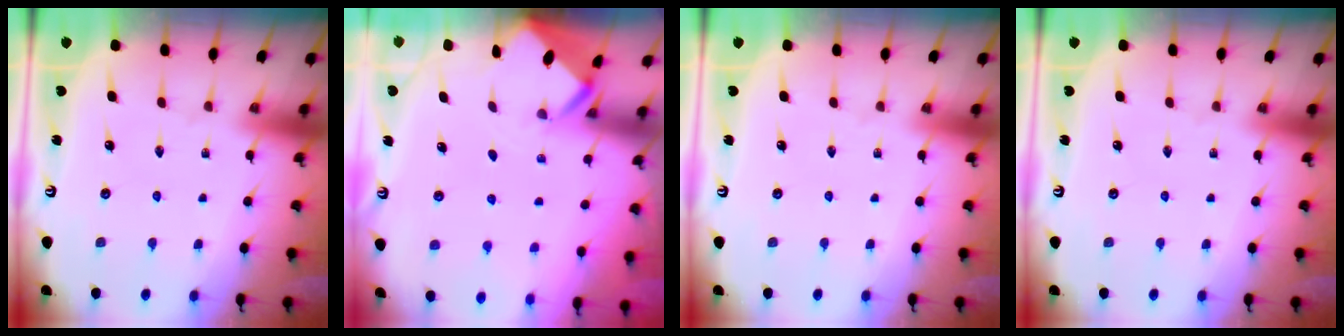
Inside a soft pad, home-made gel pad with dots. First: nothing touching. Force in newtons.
{"total": 2.2, "press": 2.2, "slide": 0.2}
{"total": 0.0}
{"total": 0.0}